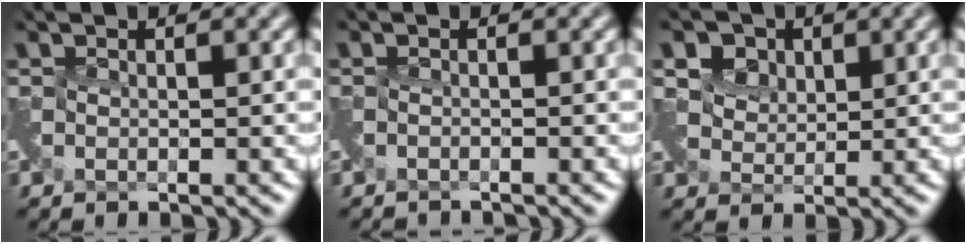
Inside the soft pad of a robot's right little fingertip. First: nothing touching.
{"total": 1.6, "force": [-1.5, -0.3, -0.5], "torque": [0.010, -0.015, -0.034]}
{"total": 8.1, "force": [4.8, 5.2, 3.7], "torque": [-0.062, 0.031, 0.056]}